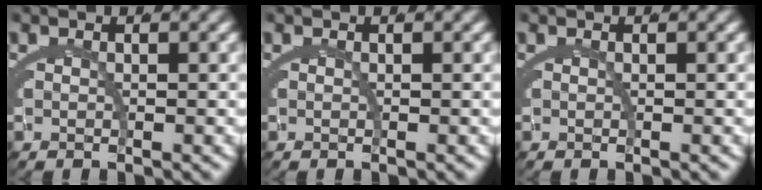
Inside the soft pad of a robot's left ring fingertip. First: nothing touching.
{"total": 0.0}
{"total": 0.0}